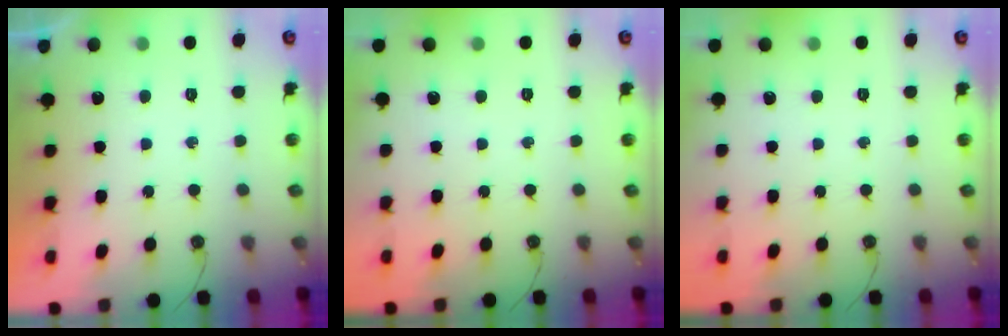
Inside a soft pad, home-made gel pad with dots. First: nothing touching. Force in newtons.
{"total": 0.0}
{"total": 0.0}